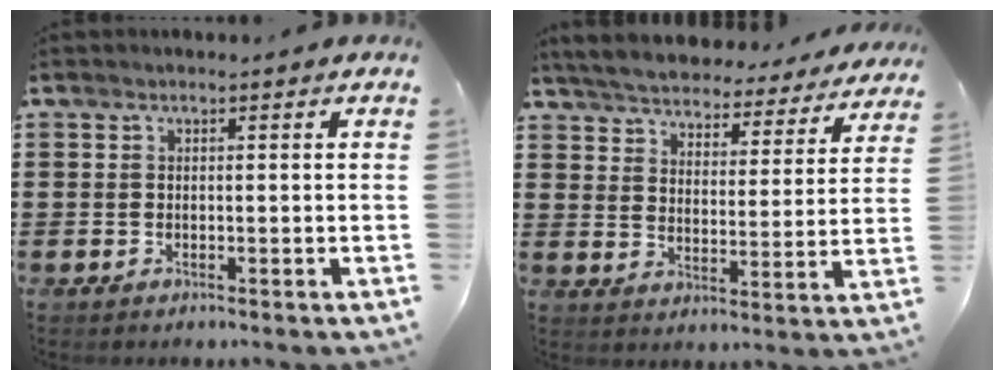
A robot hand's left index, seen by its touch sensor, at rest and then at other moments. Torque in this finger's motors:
{"motor_torque": [2.14, 0.00, 1.06, 0.09]}